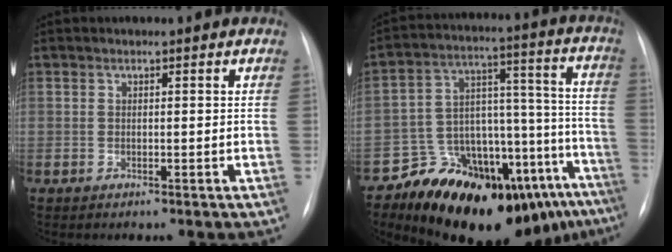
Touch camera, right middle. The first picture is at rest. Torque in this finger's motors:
{"motor_torque": [1.07, -1.07, 0.48, 0.21]}